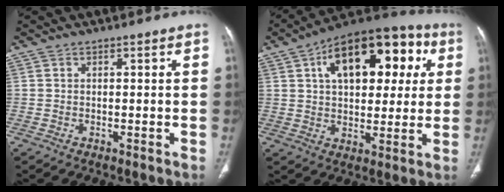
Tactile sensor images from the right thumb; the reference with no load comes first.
{"total": 21.9, "force": [6.9, 12.1, 17.0], "torque": [-0.207, 0.022, 0.096]}